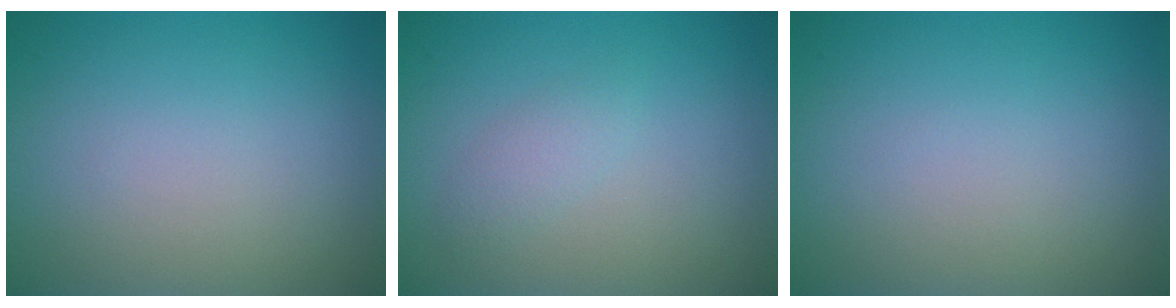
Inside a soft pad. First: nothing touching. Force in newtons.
{"total": 1.4, "press": 1.4, "slide": 0.1}
{"total": 0.0}